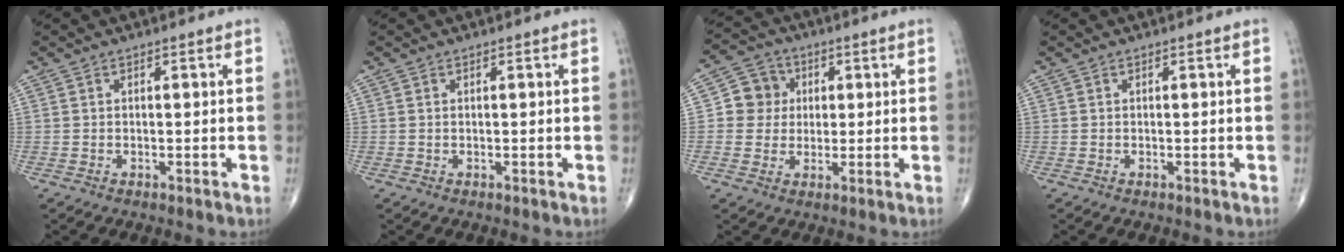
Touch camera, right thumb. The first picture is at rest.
{"total": 0.0}
{"total": 7.0, "force": [0.9, 6.7, 1.9], "torque": [0.006, 0.007, 0.005]}
{"total": 0.0}